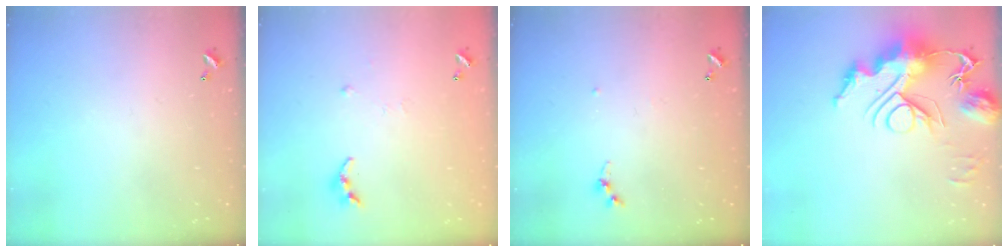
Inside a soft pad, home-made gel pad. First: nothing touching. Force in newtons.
{"total": 4.9, "press": 4.8, "slide": 0.7}
{"total": 5.3, "press": 5.2, "slide": 0.6}
{"total": 16.1, "press": 15.9, "slide": 2.3}